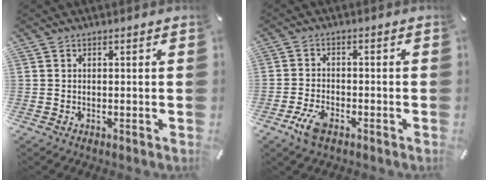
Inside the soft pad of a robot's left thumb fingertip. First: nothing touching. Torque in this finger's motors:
{"motor_torque": [-0.15, 0.23, 0.02, 0.00, 0.02]}